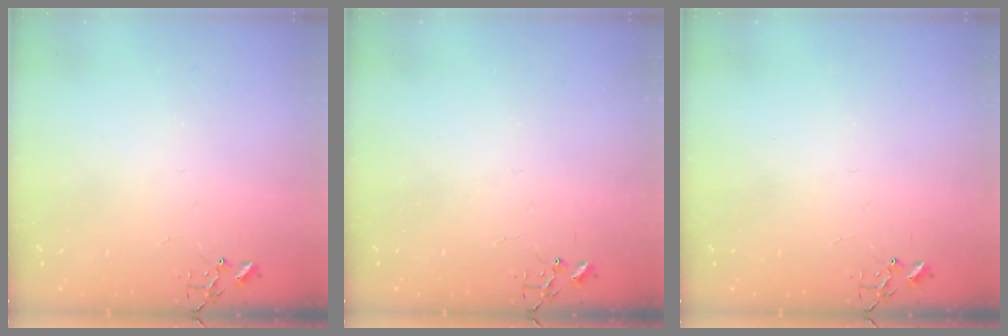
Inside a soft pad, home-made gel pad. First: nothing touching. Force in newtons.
{"total": 0.0}
{"total": 0.0}